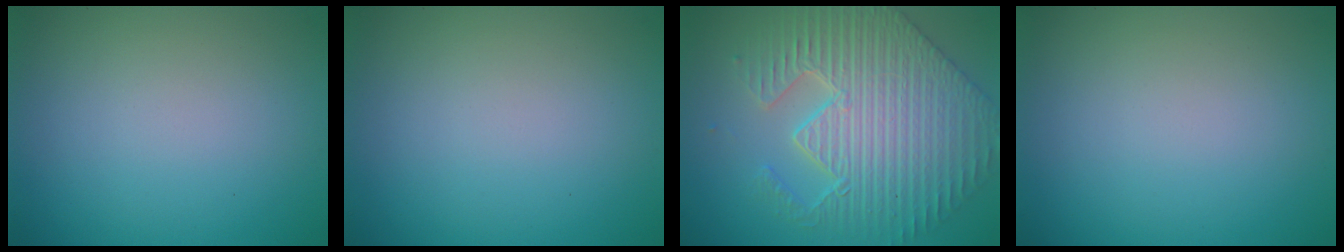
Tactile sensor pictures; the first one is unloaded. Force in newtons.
{"total": 0.0}
{"total": 7.0, "press": 5.8, "slide": 3.9}
{"total": 0.0}